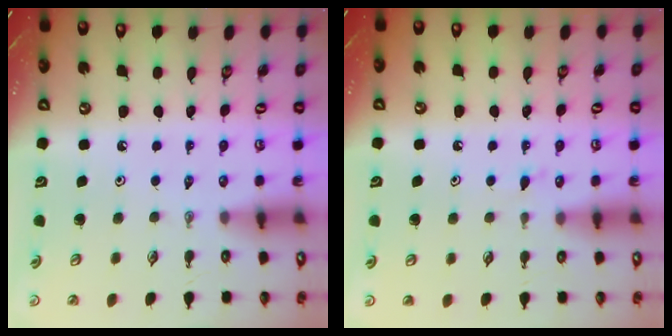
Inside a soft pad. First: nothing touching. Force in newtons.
{"total": 6.0, "press": 6.0, "slide": 0.5}